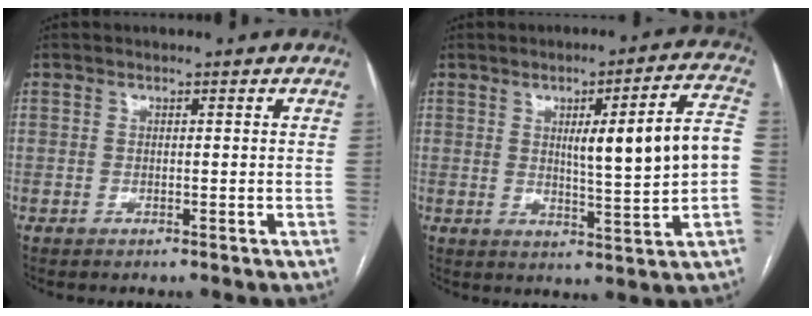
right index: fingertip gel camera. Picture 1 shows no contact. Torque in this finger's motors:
{"motor_torque": [0.34, 0.00, 0.49, 0.11]}